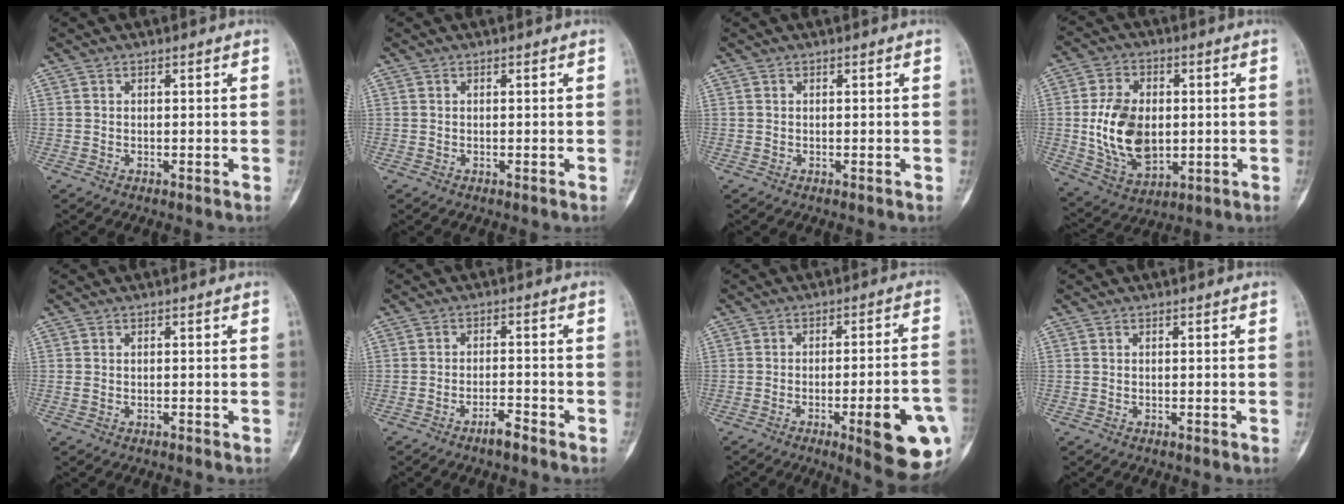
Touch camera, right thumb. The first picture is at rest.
{"total": 0.0}
{"total": 0.0}
{"total": 14.8, "force": [-0.1, 10.0, 10.9], "torque": [-0.178, -0.005, 0.015]}
{"total": 0.6, "force": [-0.1, 0.4, 0.4], "torque": [-0.010, 0.006, 0.000]}
{"total": 3.1, "force": [-2.4, 0.6, 1.8], "torque": [-0.030, 0.015, -0.044]}
{"total": 15.5, "force": [-5.5, 3.1, 14.1], "torque": [-0.149, 0.020, -0.061]}
{"total": 0.0}